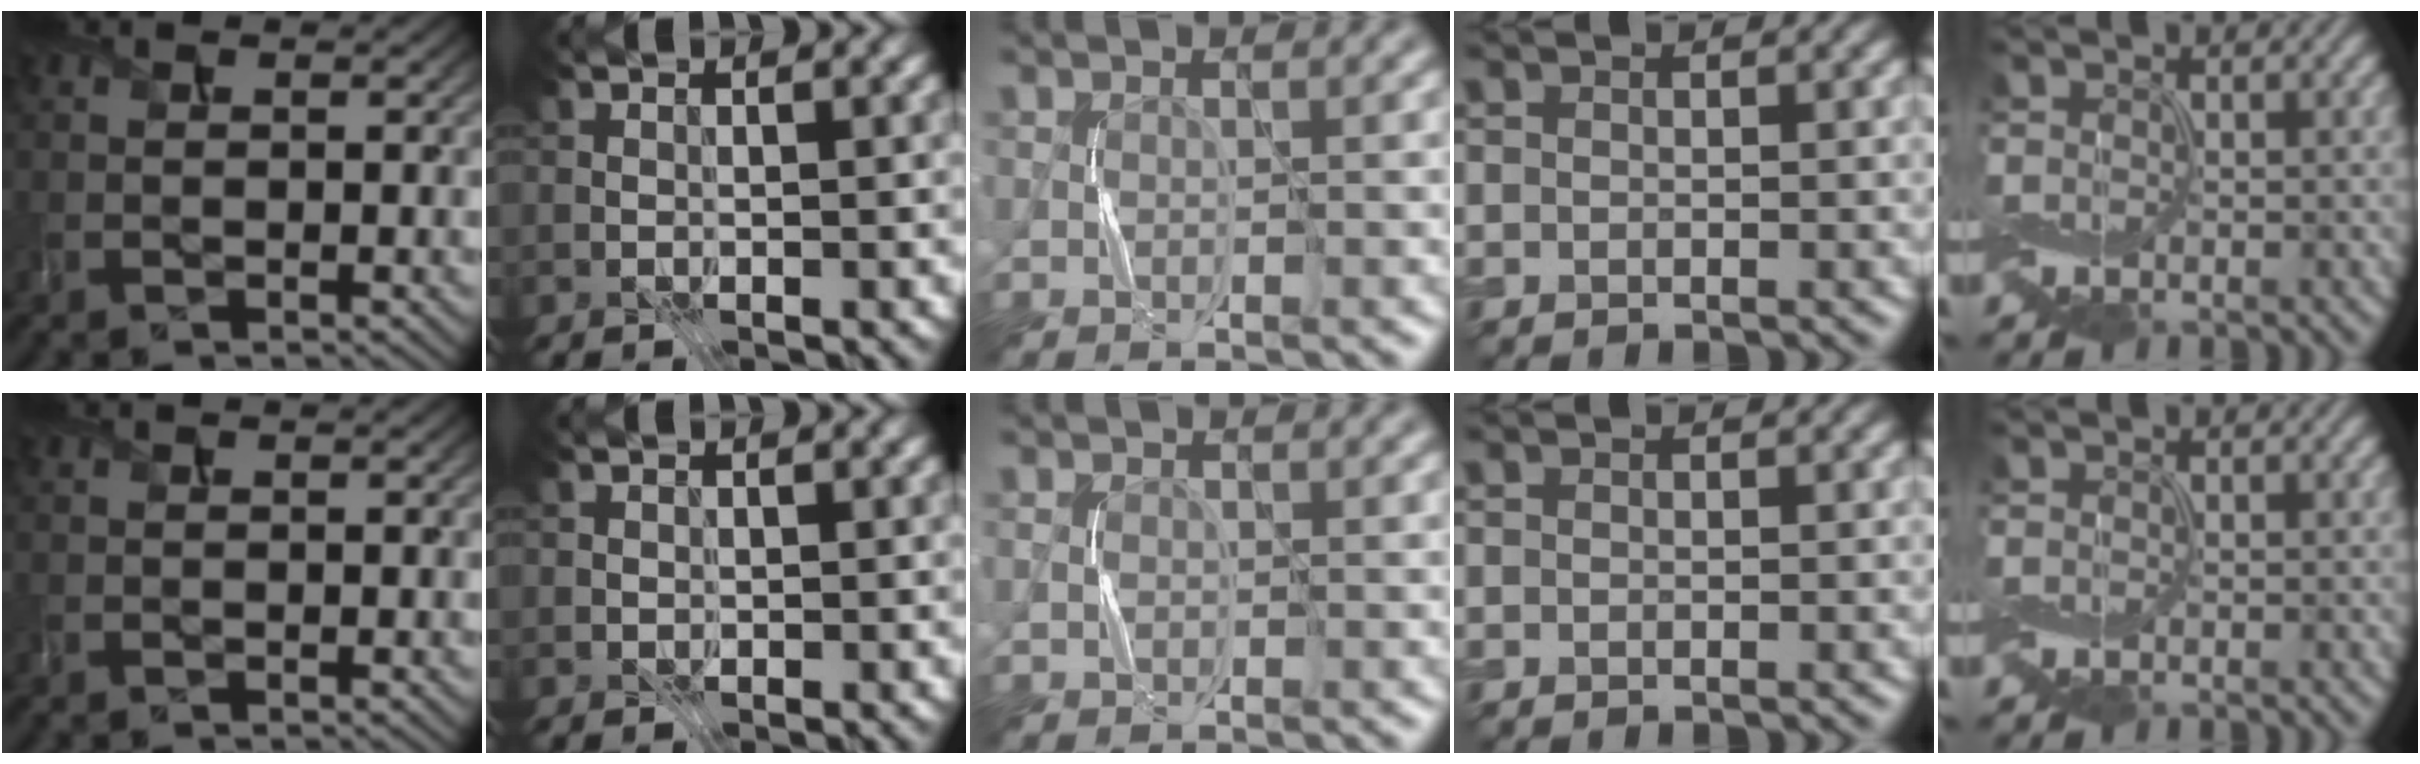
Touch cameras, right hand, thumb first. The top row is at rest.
{"index": {"total": 0.5, "force": [0.1, 0.5, 0.1], "torque": [-0.002, 0.000, 0.001]}, "middle": {"total": 0.6, "force": [0.1, 0.6, 0.1], "torque": [0.000, 0.002, 0.001]}}